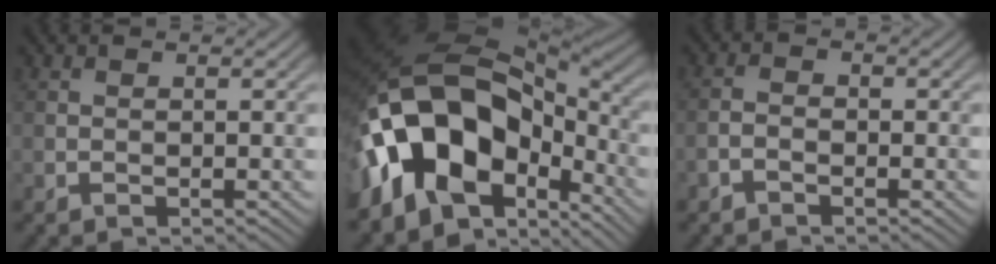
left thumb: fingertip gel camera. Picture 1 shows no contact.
{"total": 19.2, "force": [-4.0, 11.2, 15.1], "torque": [-0.301, -0.002, -0.064]}
{"total": 1.5, "force": [-1.2, 0.6, 0.7], "torque": [-0.014, 0.004, -0.029]}